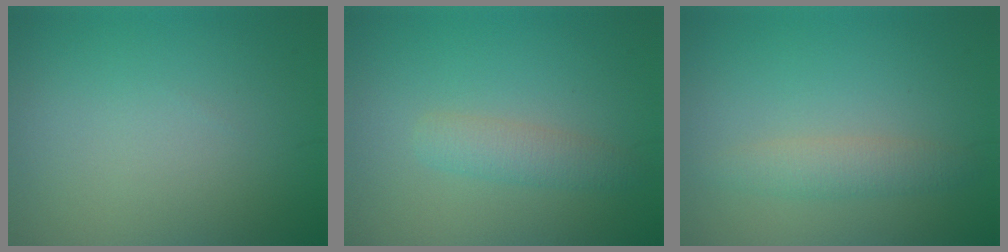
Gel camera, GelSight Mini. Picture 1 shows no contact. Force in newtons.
{"total": 2.2, "press": 2.2, "slide": 0.1}
{"total": 2.2, "press": 2.2, "slide": 0.1}